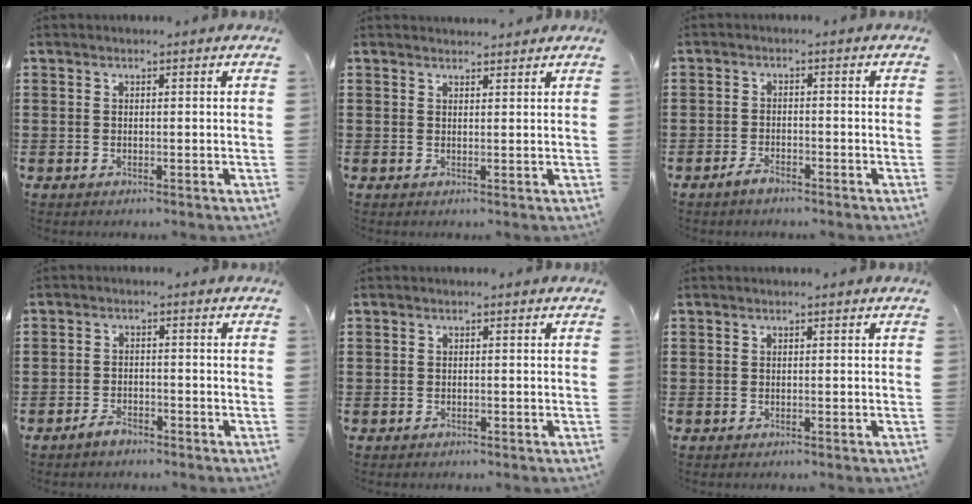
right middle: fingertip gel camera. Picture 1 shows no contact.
{"total": 1.4, "force": [1.4, 0.2, 0.1], "torque": [0.004, -0.002, 0.025]}
{"total": 2.3, "force": [-1.9, 0.9, 0.9], "torque": [-0.025, 0.000, -0.040]}
{"total": 2.5, "force": [-2.2, 1.0, 0.7], "torque": [-0.016, 0.002, -0.043]}
{"total": 0.9, "force": [-0.7, 0.6, 0.0], "torque": [0.000, 0.002, -0.015]}
{"total": 0.0}